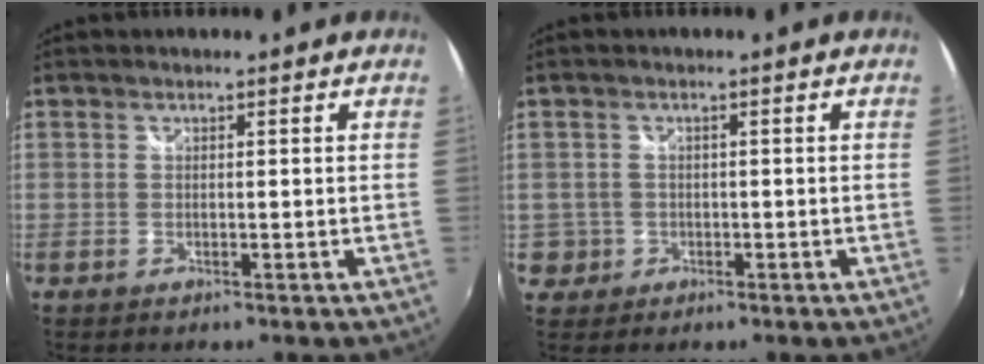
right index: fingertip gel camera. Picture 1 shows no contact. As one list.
[{"total": 3.7, "force": [-0.7, 3.6, 0.4], "torque": [-0.008, 0.014, -0.002]}]